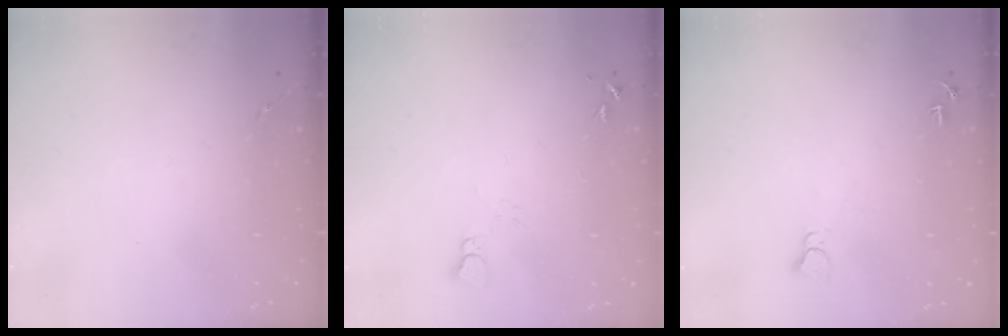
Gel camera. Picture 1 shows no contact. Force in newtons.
{"total": 3.7, "press": 3.7, "slide": 0.4}
{"total": 4.6, "press": 4.6, "slide": 0.5}